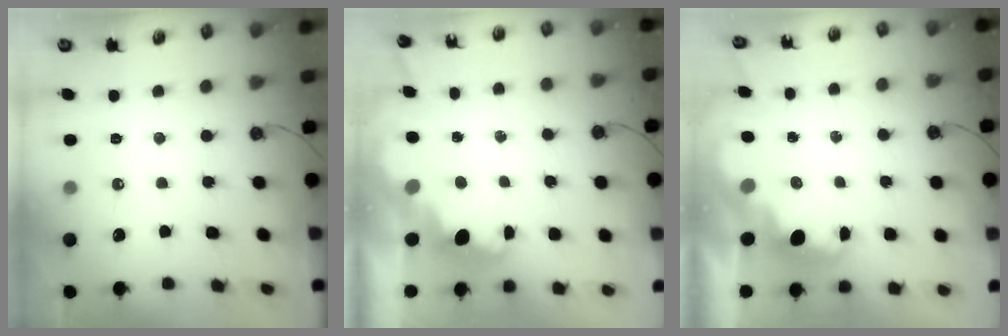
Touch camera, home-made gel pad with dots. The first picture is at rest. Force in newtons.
{"total": 3.9, "press": 3.8, "slide": 0.7}
{"total": 2.8, "press": 2.8, "slide": 0.5}